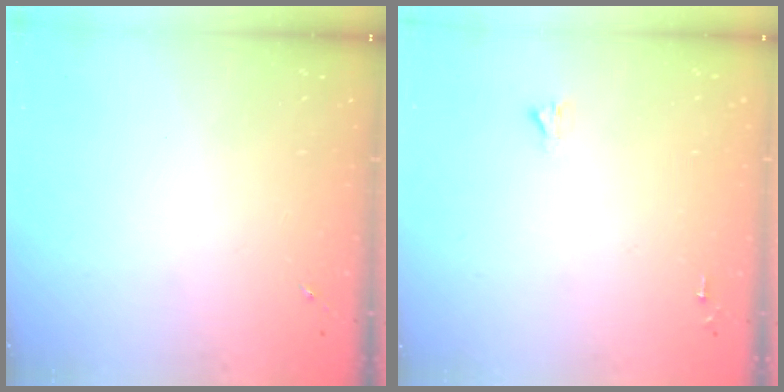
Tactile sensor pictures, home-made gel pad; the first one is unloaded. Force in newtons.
{"total": 1.6, "press": 1.6, "slide": 0.1}